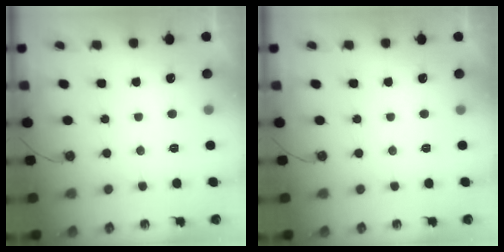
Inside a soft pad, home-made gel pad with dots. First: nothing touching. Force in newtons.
{"total": 0.0}